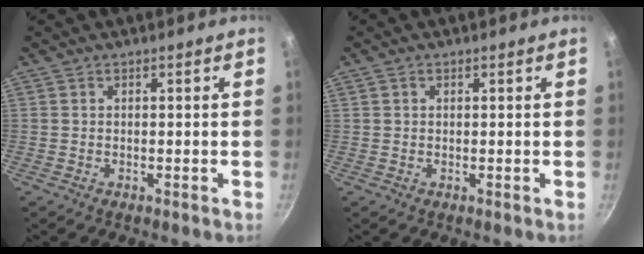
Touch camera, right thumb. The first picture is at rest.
{"total": 0.8, "force": [0.4, 0.6, 0.4], "torque": [-0.007, 0.004, 0.006]}